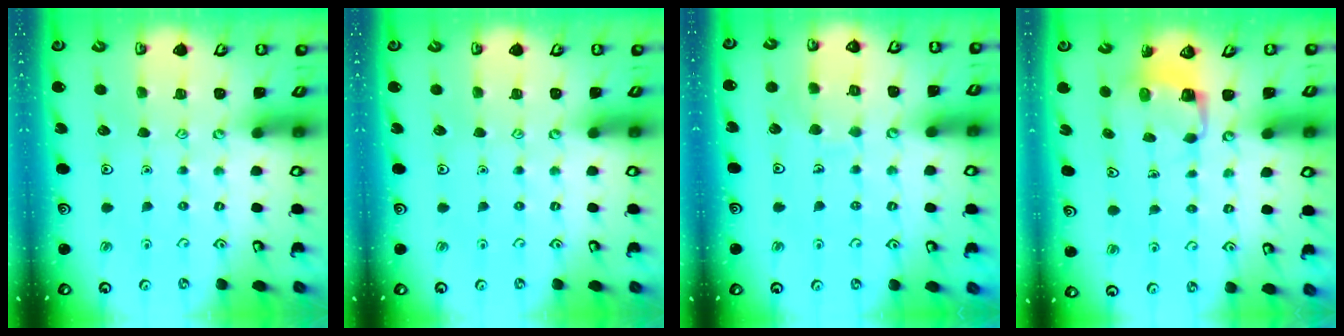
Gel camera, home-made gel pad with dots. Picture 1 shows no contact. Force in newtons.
{"total": 0.0}
{"total": 6.2, "press": 6.1, "slide": 0.6}
{"total": 3.8, "press": 3.8, "slide": 0.2}